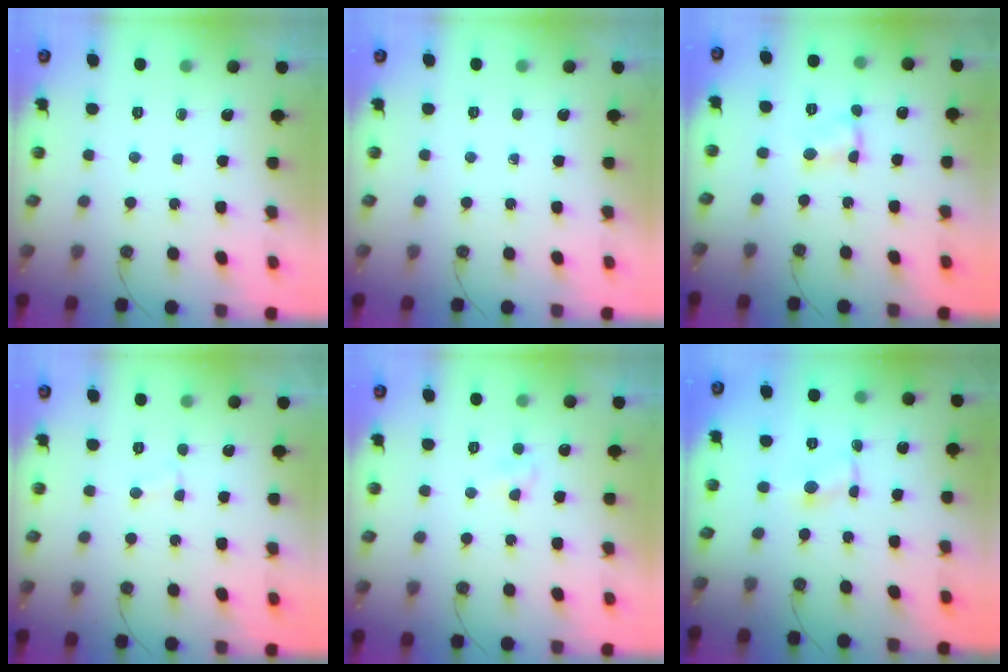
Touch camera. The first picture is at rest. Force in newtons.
{"total": 0.0}
{"total": 2.6, "press": 2.6, "slide": 0.3}
{"total": 2.3, "press": 2.3, "slide": 0.2}
{"total": 2.9, "press": 2.7, "slide": 0.9}
{"total": 1.1, "press": 1.1, "slide": 0.2}